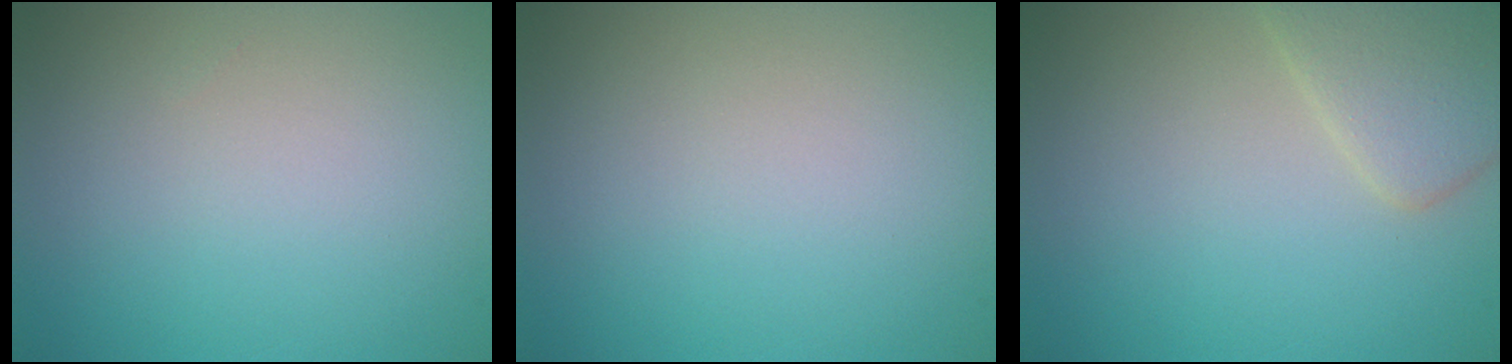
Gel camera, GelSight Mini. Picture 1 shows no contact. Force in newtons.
{"total": 0.0}
{"total": 3.4, "press": 3.4, "slide": 0.2}